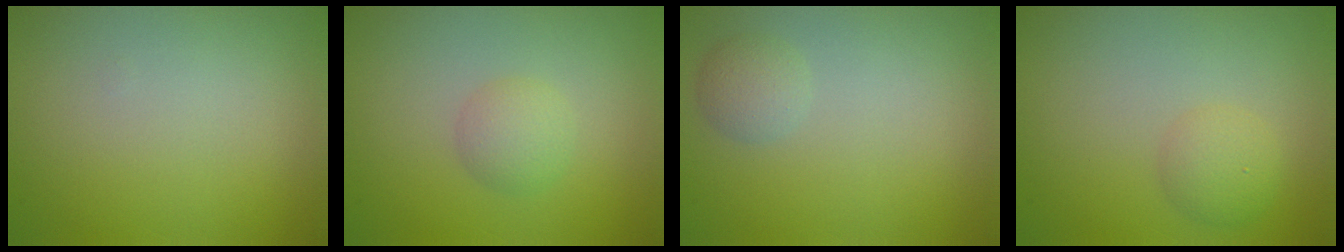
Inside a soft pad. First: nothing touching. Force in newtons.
{"total": 1.8, "press": 1.8, "slide": 0.0}
{"total": 1.5, "press": 1.5, "slide": 0.0}
{"total": 1.8, "press": 1.8, "slide": 0.1}